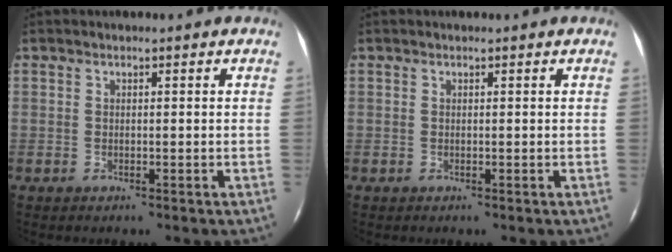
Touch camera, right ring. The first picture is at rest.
{"total": 0.0}